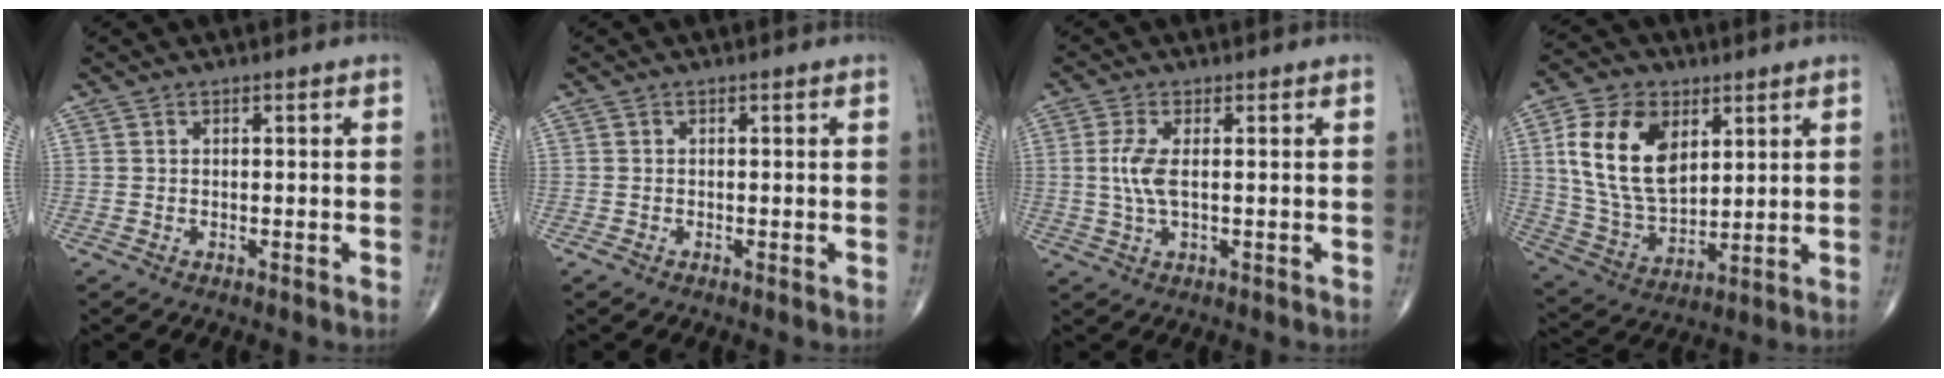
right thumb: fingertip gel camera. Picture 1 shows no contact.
{"total": 0.9, "force": [-0.5, 0.3, 0.6], "torque": [-0.011, -0.002, -0.013]}
{"total": 4.5, "force": [0.3, 1.4, 4.2], "torque": [-0.108, -0.002, 0.006]}
{"total": 16.8, "force": [5.3, 10.4, 12.1], "torque": [-0.210, -0.019, 0.108]}